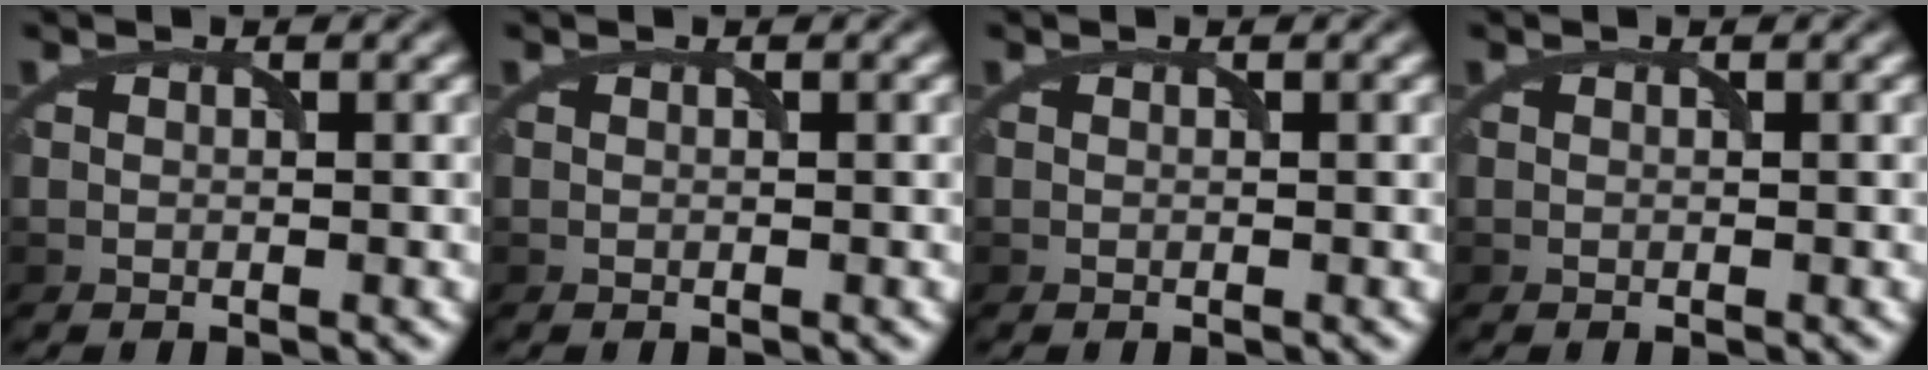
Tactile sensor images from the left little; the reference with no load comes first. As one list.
[{"total": 0.0}, {"total": 0.0}, {"total": 0.0}]